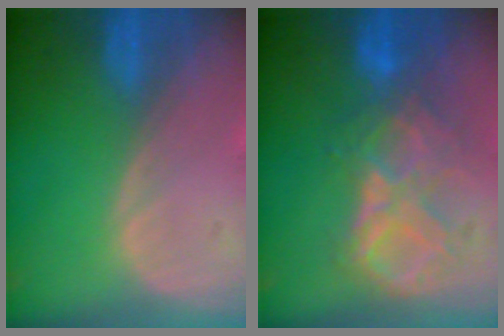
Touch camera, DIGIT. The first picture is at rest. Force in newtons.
{"total": 8.7, "press": 7.6, "slide": 4.1}